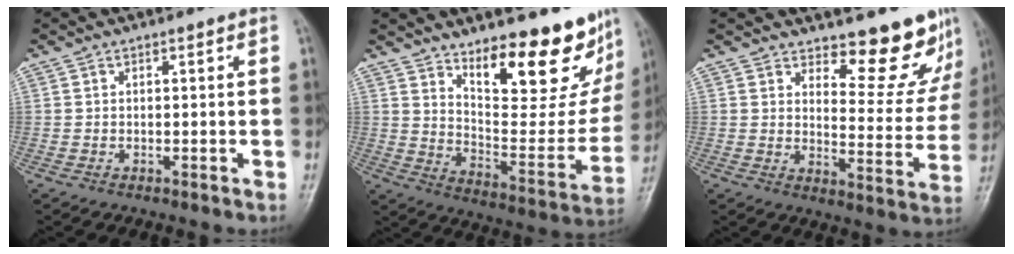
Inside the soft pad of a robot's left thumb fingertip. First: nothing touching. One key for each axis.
{"total": 21.8, "fx": 15.3, "fy": 7.8, "fz": 13.3, "tx": -0.135, "ty": -0.112, "tz": 0.230}
{"total": 11.7, "fx": 10.3, "fy": 3.9, "fz": 4.1, "tx": -0.015, "ty": -0.103, "tz": 0.131}